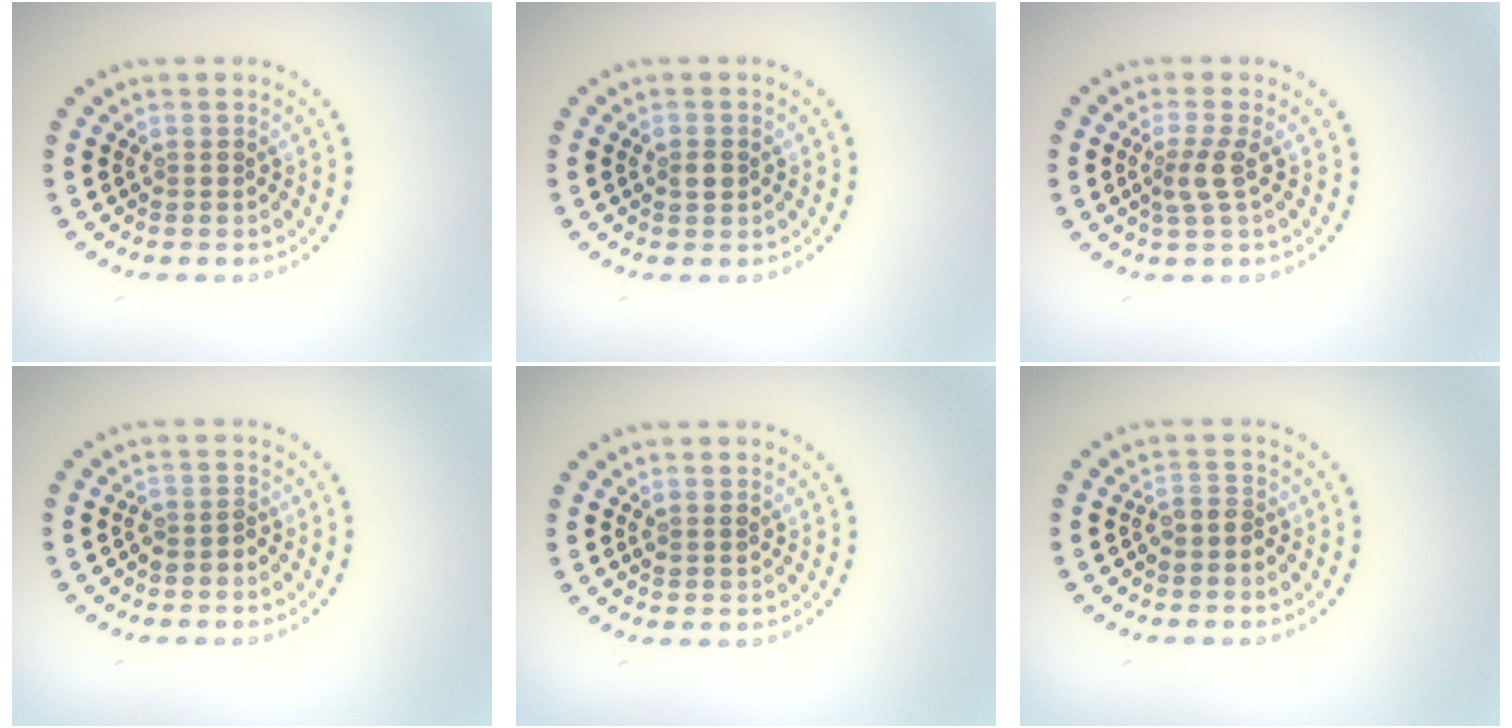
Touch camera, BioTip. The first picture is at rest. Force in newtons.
{"total": 1.5, "press": 1.5, "slide": 0.1}
{"total": 2.1, "press": 1.6, "slide": 1.4}
{"total": 1.5, "press": 1.1, "slide": 0.9}
{"total": 0.9, "press": 0.8, "slide": 0.3}
{"total": 1.6, "press": 1.3, "slide": 1.0}